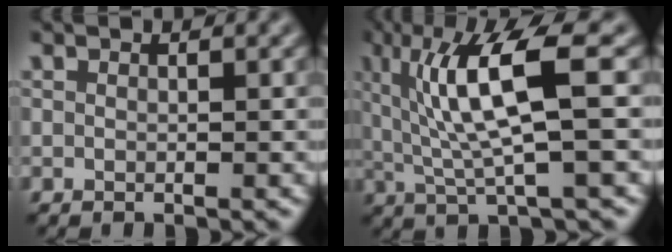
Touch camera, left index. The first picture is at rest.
{"total": 7.8, "force": [1.1, 1.4, 7.6], "torque": [-0.137, -0.004, 0.030]}